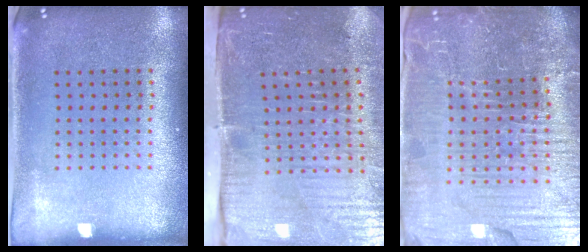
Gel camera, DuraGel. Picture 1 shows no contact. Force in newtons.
{"total": 5.3, "press": 4.4, "slide": 2.9}
{"total": 6.8, "press": 6.1, "slide": 3.0}